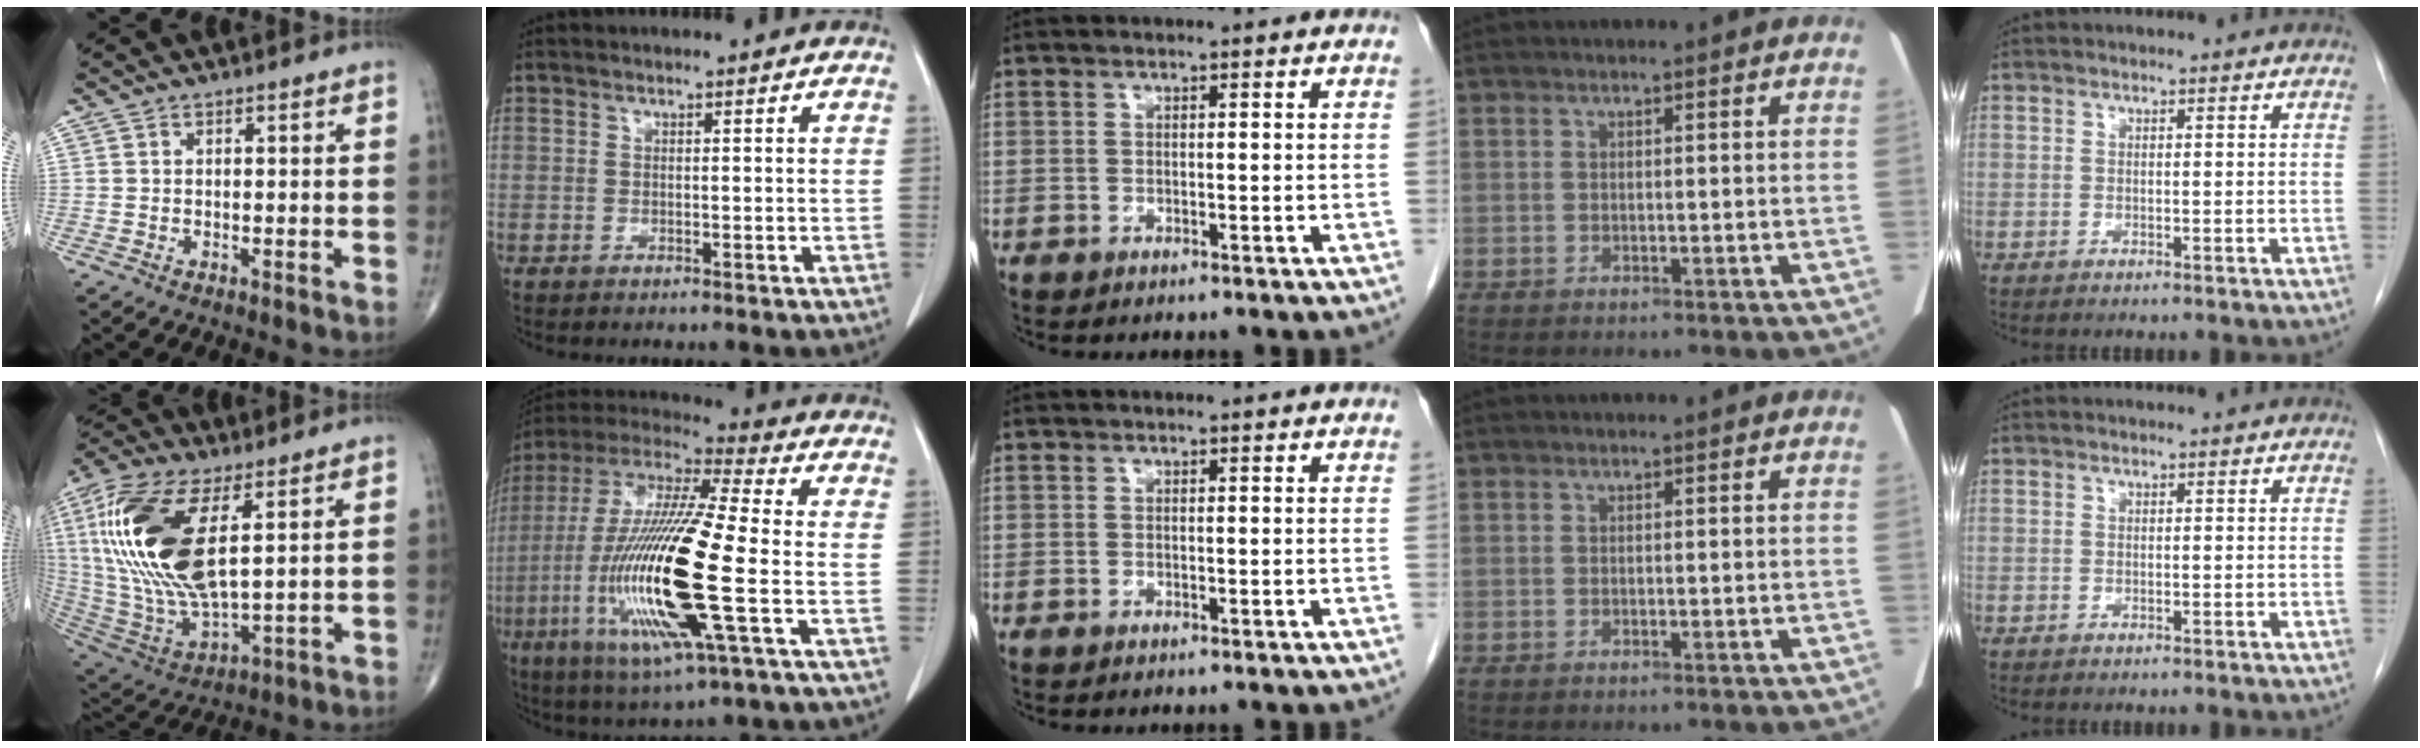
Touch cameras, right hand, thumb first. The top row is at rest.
{"thumb": {"total": 24.1, "force": [6.2, 10.3, 20.9], "torque": [-0.455, -0.026, 0.121]}, "index": {"total": 21.8, "force": [-4.8, 1.8, 21.2], "torque": [-0.465, -0.025, -0.094]}}